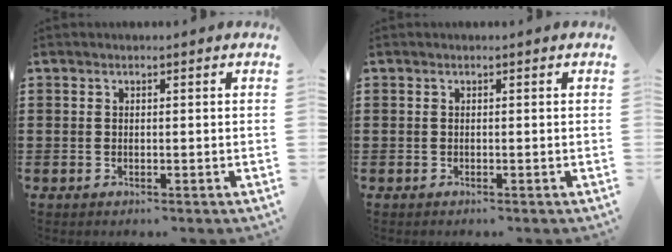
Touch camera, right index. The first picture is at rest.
{"total": 0.0}